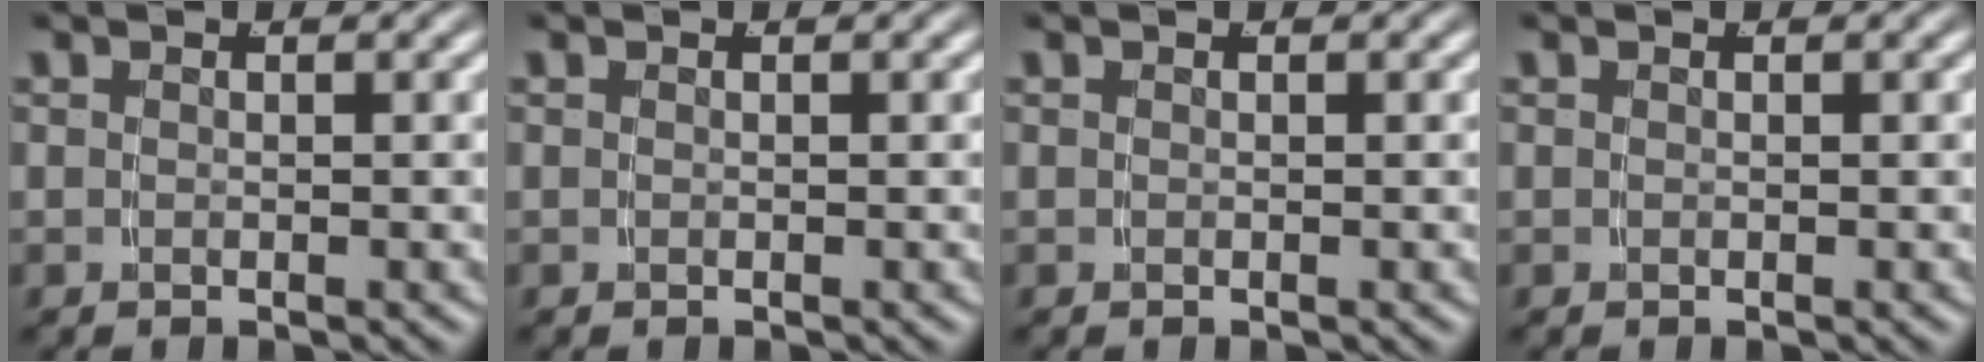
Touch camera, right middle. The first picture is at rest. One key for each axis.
{"total": 0.0}
{"total": 0.0}
{"total": 0.0}